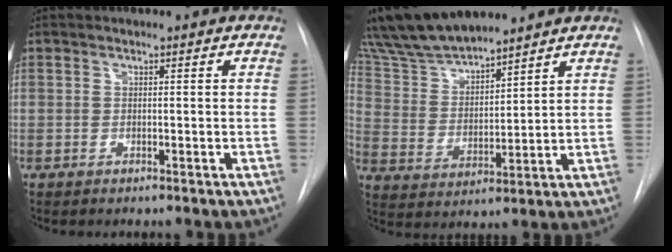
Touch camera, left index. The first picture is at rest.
{"total": 12.6, "force": [11.6, 1.4, 4.6], "torque": [-0.100, 0.014, 0.229]}